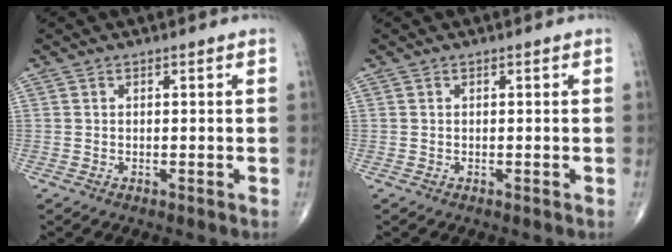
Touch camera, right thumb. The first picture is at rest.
{"total": 0.0}